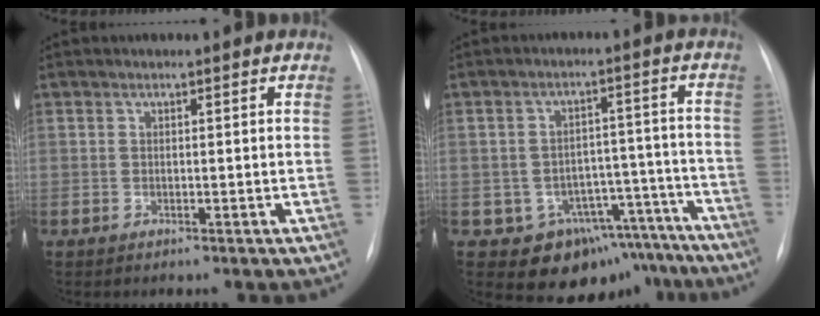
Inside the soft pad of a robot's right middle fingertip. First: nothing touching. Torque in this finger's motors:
{"motor_torque": [0.71, -0.78, 0.08, 0.02]}